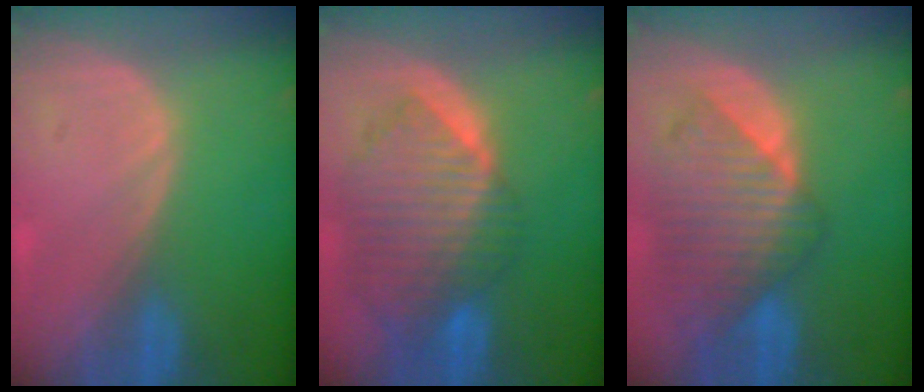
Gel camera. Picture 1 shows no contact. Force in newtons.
{"total": 10.3, "press": 9.0, "slide": 5.1}
{"total": 9.7, "press": 8.5, "slide": 4.6}